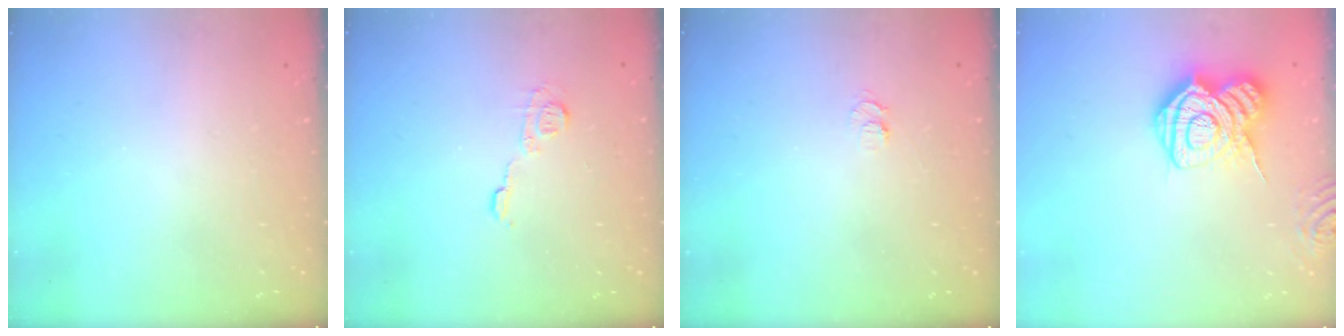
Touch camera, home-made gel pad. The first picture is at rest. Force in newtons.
{"total": 7.3, "press": 7.3, "slide": 0.1}
{"total": 4.4, "press": 4.4, "slide": 0.5}
{"total": 13.5, "press": 13.5, "slide": 0.9}